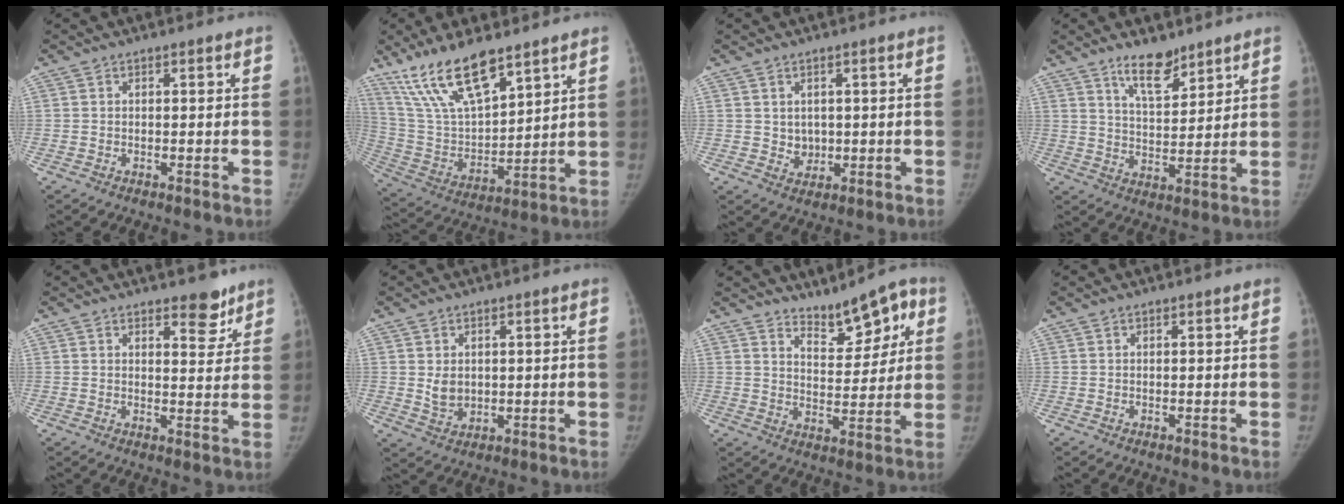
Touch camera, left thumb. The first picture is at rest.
{"total": 17.4, "force": [12.2, 6.0, 10.8], "torque": [-0.176, -0.055, 0.246]}
{"total": 3.1, "force": [0.7, 2.7, 1.3], "torque": [-0.008, -0.008, 0.020]}
{"total": 8.1, "force": [6.1, 3.1, 4.3], "torque": [-0.047, -0.050, 0.108]}
{"total": 5.2, "force": [3.9, 2.3, 2.6], "torque": [-0.007, -0.028, 0.054]}
{"total": 4.2, "force": [0.7, 3.2, 2.5], "torque": [-0.030, -0.012, 0.023]}
{"total": 9.7, "force": [5.9, 4.5, 6.2], "torque": [-0.053, -0.028, 0.095]}
{"total": 0.0}